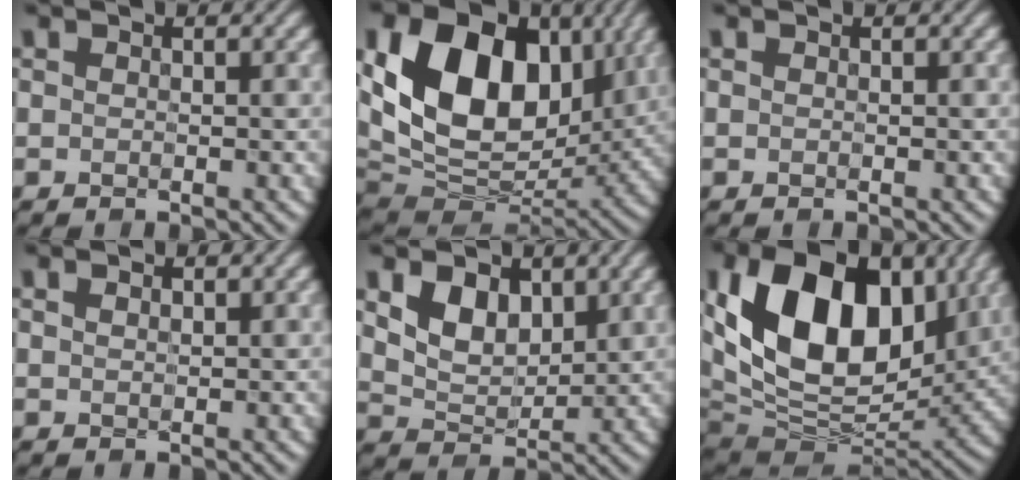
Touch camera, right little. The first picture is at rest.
{"total": 16.3, "force": [4.0, 11.0, 11.3], "torque": [-0.211, 0.017, 0.070]}
{"total": 0.0}
{"total": 0.8, "force": [0.5, 0.4, 0.5], "torque": [-0.007, 0.003, 0.008]}
{"total": 4.4, "force": [1.6, 3.0, 2.7], "torque": [-0.063, -0.015, 0.025]}
{"total": 16.1, "force": [3.4, 10.5, 11.8], "torque": [-0.209, 0.011, 0.056]}